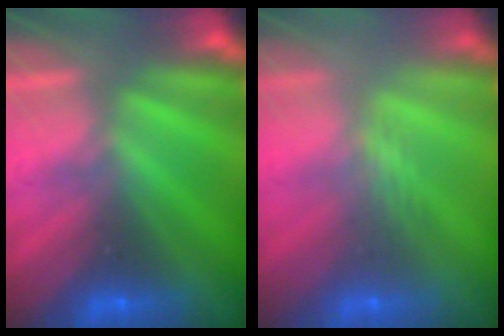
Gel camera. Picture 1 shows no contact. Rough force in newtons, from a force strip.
{"total": 2.4}